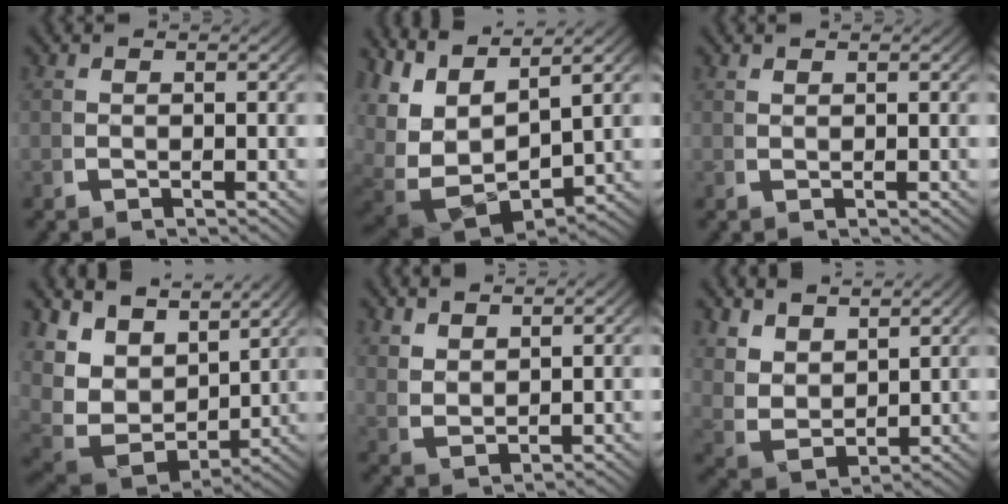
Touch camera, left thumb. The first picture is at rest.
{"total": 10.6, "force": [-2.2, 7.2, 7.4], "torque": [-0.186, -0.058, -0.010]}
{"total": 0.7, "force": [0.6, -0.3, -0.1], "torque": [0.004, 0.005, 0.014]}
{"total": 10.2, "force": [1.6, 6.7, 7.5], "torque": [-0.173, -0.027, 0.034]}
{"total": 2.5, "force": [1.9, 1.1, 1.2], "torque": [-0.023, -0.007, 0.050]}
{"total": 5.5, "force": [1.4, 3.9, 3.6], "torque": [-0.092, -0.021, 0.037]}